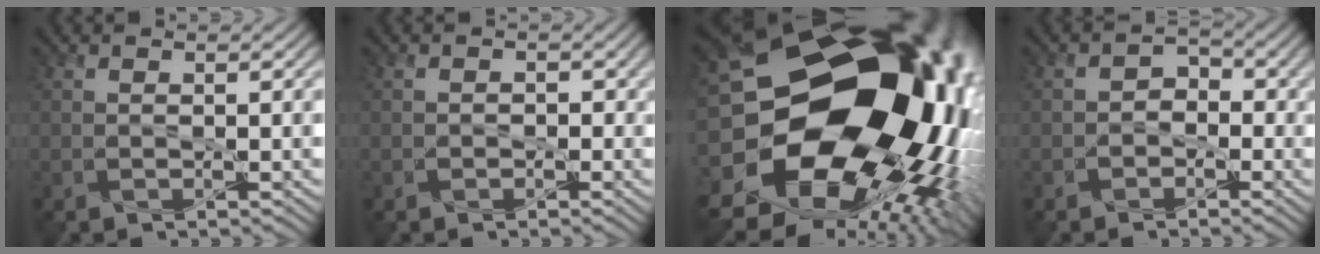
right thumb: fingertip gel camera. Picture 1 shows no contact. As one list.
[{"total": 2.1, "force": [-0.6, 1.9, 0.7], "torque": [-0.011, 0.003, -0.007]}, {"total": 24.9, "force": [-0.6, 20.0, 14.8], "torque": [-0.296, -0.041, -0.029]}, {"total": 3.3, "force": [-1.3, 2.6, 1.4], "torque": [-0.012, 0.003, -0.023]}]